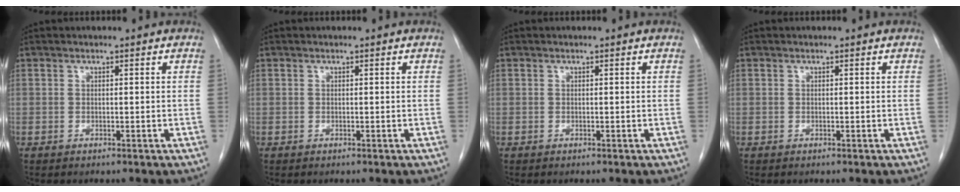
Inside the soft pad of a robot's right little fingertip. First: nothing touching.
{"total": 0.0}
{"total": 0.0}
{"total": 0.0}